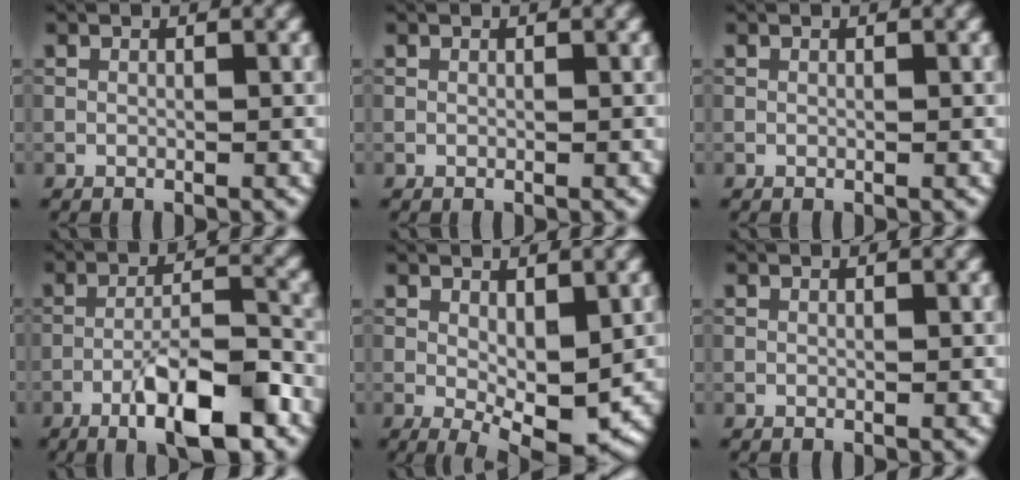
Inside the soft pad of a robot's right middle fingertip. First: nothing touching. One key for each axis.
{"total": 0.0}
{"total": 0.0}
{"total": 8.2, "fx": -4.5, "fy": 2.0, "fz": 6.5, "tx": -0.109, "ty": 0.010, "tz": -0.077}
{"total": 4.7, "fx": -0.2, "fy": 1.9, "fz": 4.3, "tx": -0.071, "ty": -0.008, "tz": 0.000}
{"total": 0.0}